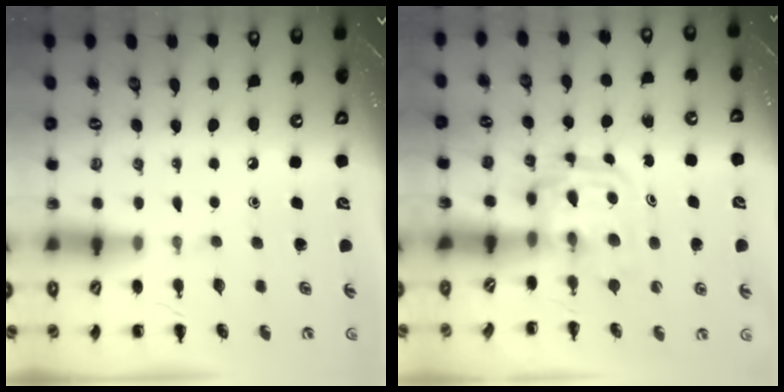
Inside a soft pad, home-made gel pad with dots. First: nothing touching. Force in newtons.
{"total": 2.9, "press": 2.9, "slide": 0.3}